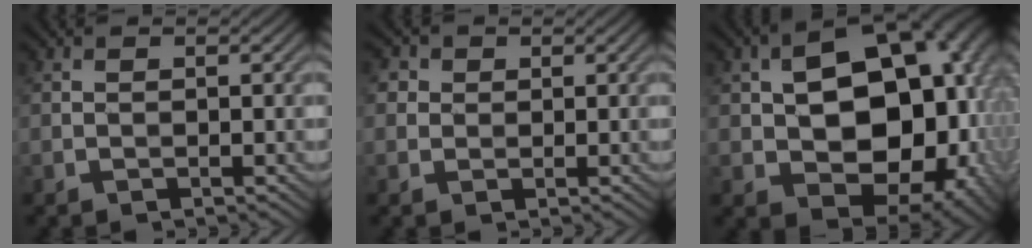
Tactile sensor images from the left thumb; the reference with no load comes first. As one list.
[{"total": 2.8, "force": [1.2, 2.4, 0.8], "torque": [-0.027, 0.005, 0.012]}, {"total": 18.7, "force": [0.4, 12.5, 13.9], "torque": [-0.181, -0.027, 0.027]}]